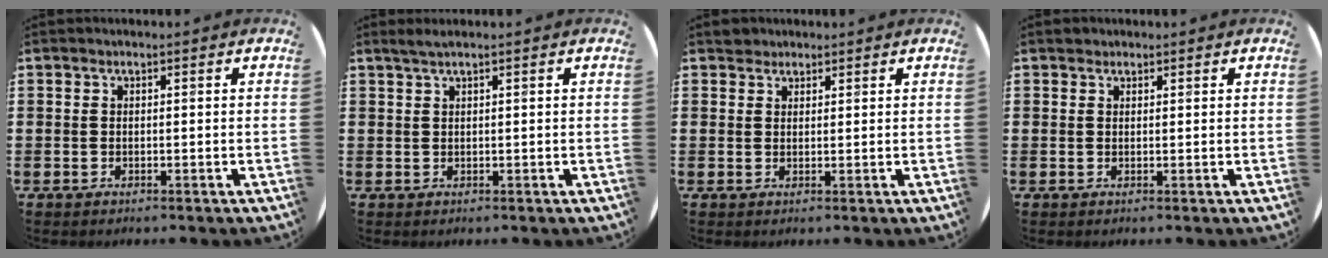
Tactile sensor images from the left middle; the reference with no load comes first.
{"total": 1.1, "force": [0.7, -0.1, 0.8], "torque": [-0.014, 0.002, 0.012]}
{"total": 1.6, "force": [1.5, 0.7, -0.1], "torque": [0.007, 0.001, 0.027]}
{"total": 0.8, "force": [0.7, 0.3, -0.1], "torque": [0.010, 0.000, 0.012]}